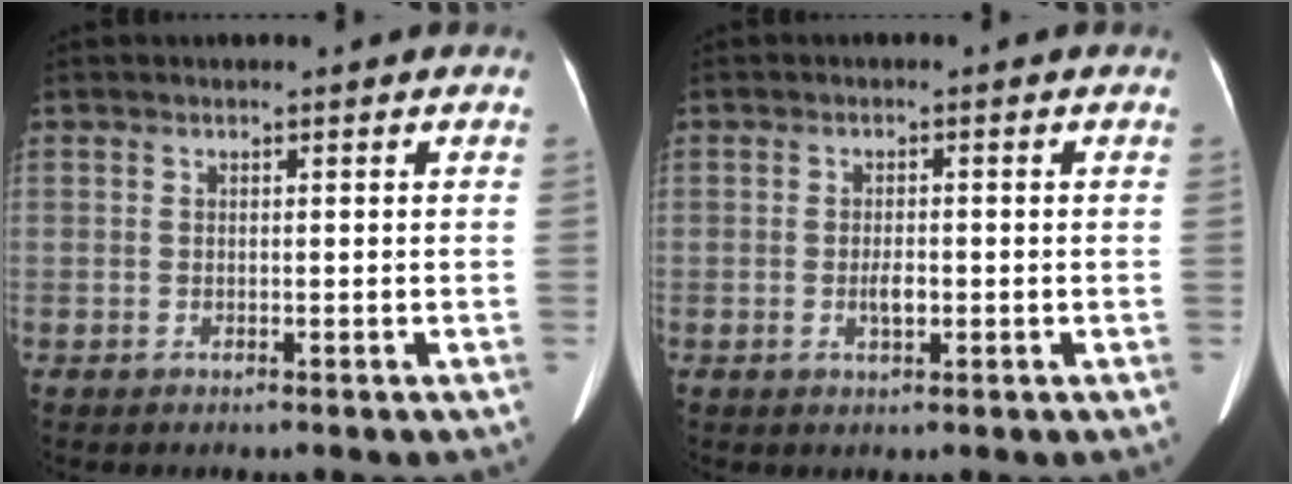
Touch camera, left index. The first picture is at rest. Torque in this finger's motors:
{"motor_torque": [0.55, 0.04, 0.27, 0.07]}